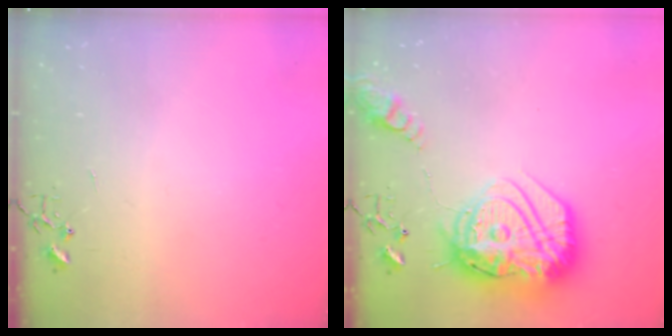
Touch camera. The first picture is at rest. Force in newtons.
{"total": 27.0, "press": 26.8, "slide": 2.8}